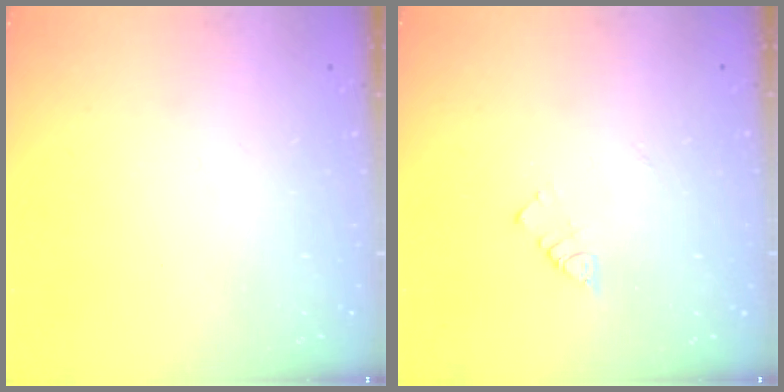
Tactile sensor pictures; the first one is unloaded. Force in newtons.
{"total": 4.0, "press": 4.0, "slide": 0.4}